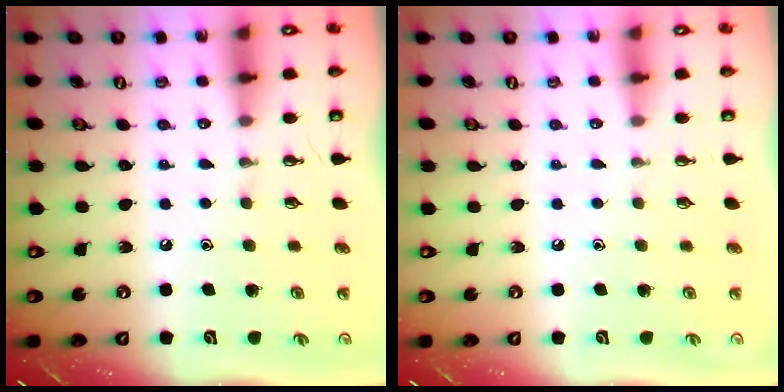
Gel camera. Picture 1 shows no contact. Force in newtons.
{"total": 0.0}